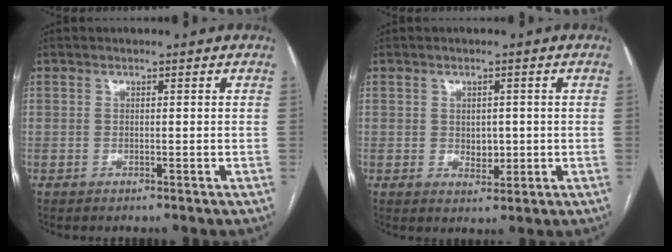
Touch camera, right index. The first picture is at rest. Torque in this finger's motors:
{"motor_torque": [0.10, 0.07, 0.03, 0.00]}